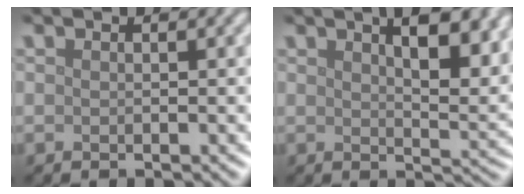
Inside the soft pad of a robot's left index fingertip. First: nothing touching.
{"total": 7.1, "force": [3.8, 2.5, 5.5], "torque": [-0.067, 0.010, 0.053]}